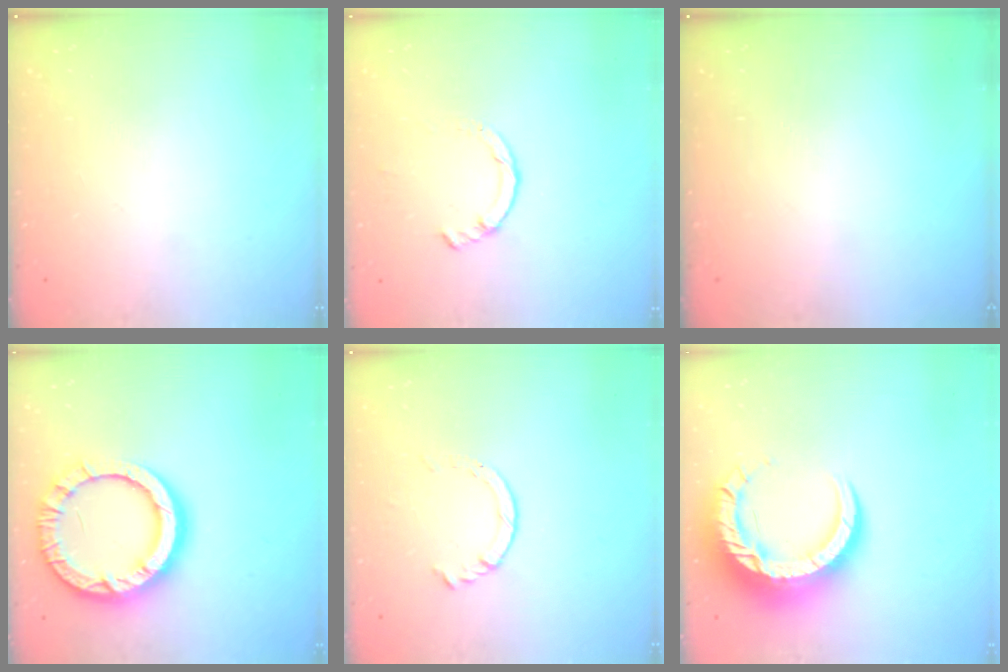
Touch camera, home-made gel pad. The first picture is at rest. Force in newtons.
{"total": 2.8, "press": 2.8, "slide": 0.4}
{"total": 0.0}
{"total": 16.9, "press": 16.8, "slide": 1.4}
{"total": 3.4, "press": 3.4, "slide": 0.5}
{"total": 15.7, "press": 15.6, "slide": 1.4}